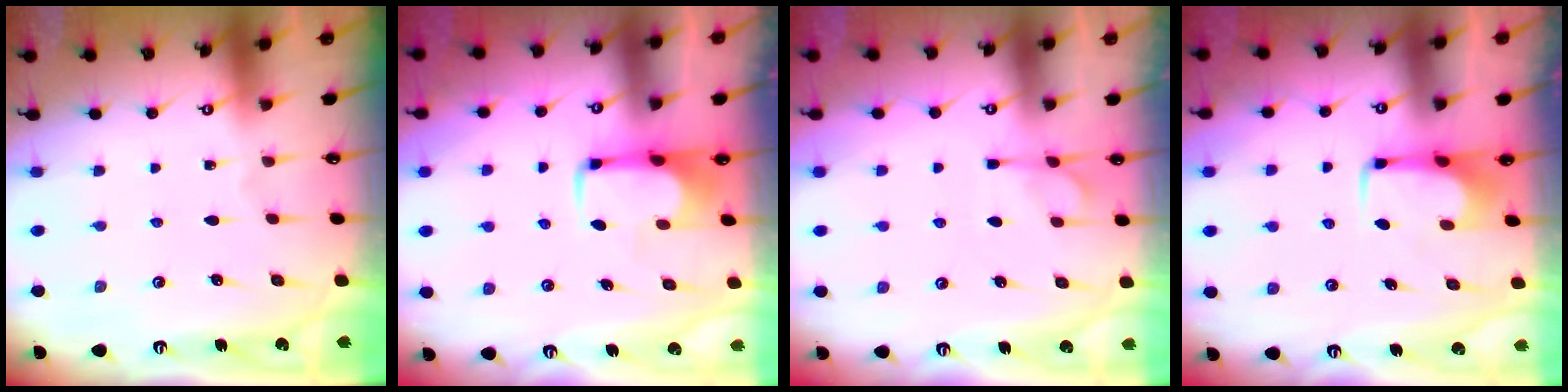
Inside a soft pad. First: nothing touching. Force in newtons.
{"total": 1.8, "press": 1.7, "slide": 0.5}
{"total": 7.3, "press": 7.1, "slide": 1.6}
{"total": 1.7, "press": 1.6, "slide": 0.5}